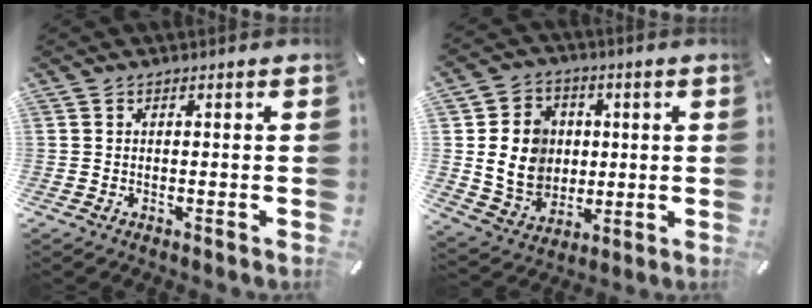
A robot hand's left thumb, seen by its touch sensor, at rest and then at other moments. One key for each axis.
{"total": 12.4, "fx": 0.9, "fy": 11.2, "fz": 5.4, "tx": -0.117, "ty": 0.006, "tz": 0.025}